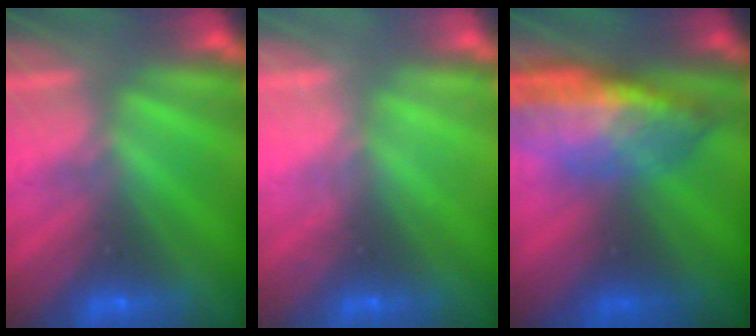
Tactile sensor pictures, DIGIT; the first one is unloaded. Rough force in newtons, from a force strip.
{"total": 2.2}
{"total": 7.1}